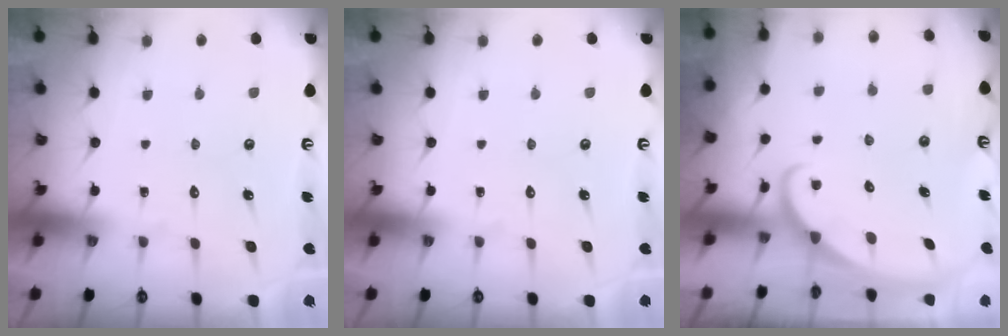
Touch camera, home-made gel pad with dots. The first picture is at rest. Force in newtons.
{"total": 0.0}
{"total": 1.9, "press": 1.9, "slide": 0.0}